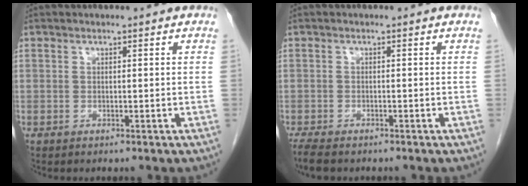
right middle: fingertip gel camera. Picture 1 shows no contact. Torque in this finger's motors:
{"motor_torque": [0.34, -0.15, 0.00, 0.02]}